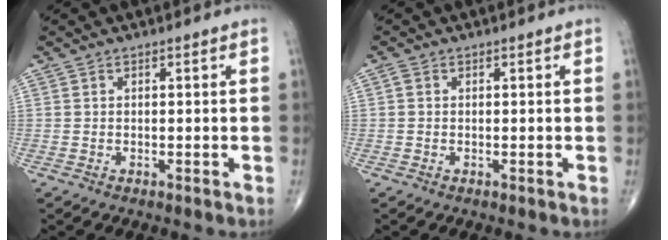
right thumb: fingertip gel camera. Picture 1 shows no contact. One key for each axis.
{"total": 0.7, "fx": 0.1, "fy": 0.6, "fz": 0.4, "tx": -0.009, "ty": -0.001, "tz": -0.001}